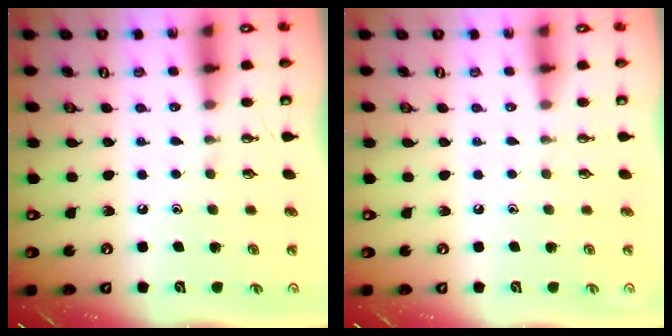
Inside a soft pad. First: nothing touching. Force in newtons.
{"total": 0.0}